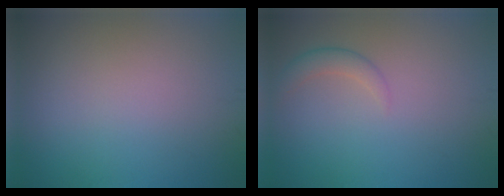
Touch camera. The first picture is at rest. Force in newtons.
{"total": 1.6, "press": 1.6, "slide": 0.0}